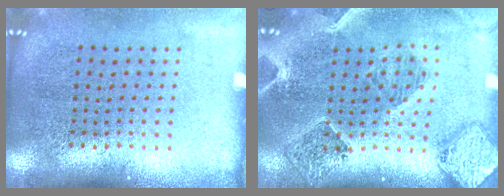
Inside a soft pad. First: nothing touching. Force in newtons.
{"total": 1.6, "press": 1.6, "slide": 0.3}